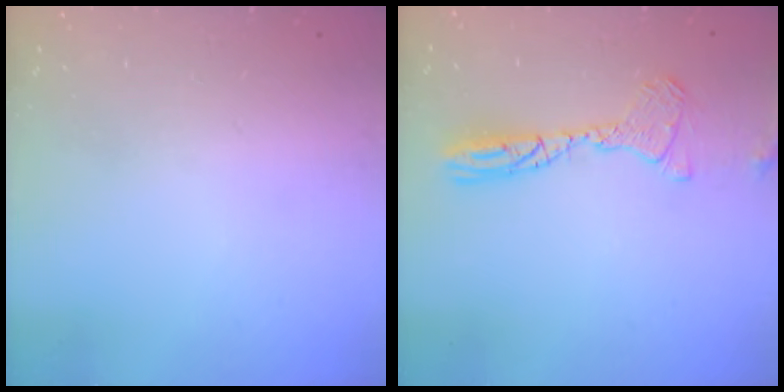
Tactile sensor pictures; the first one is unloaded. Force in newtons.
{"total": 13.0, "press": 12.6, "slide": 3.3}